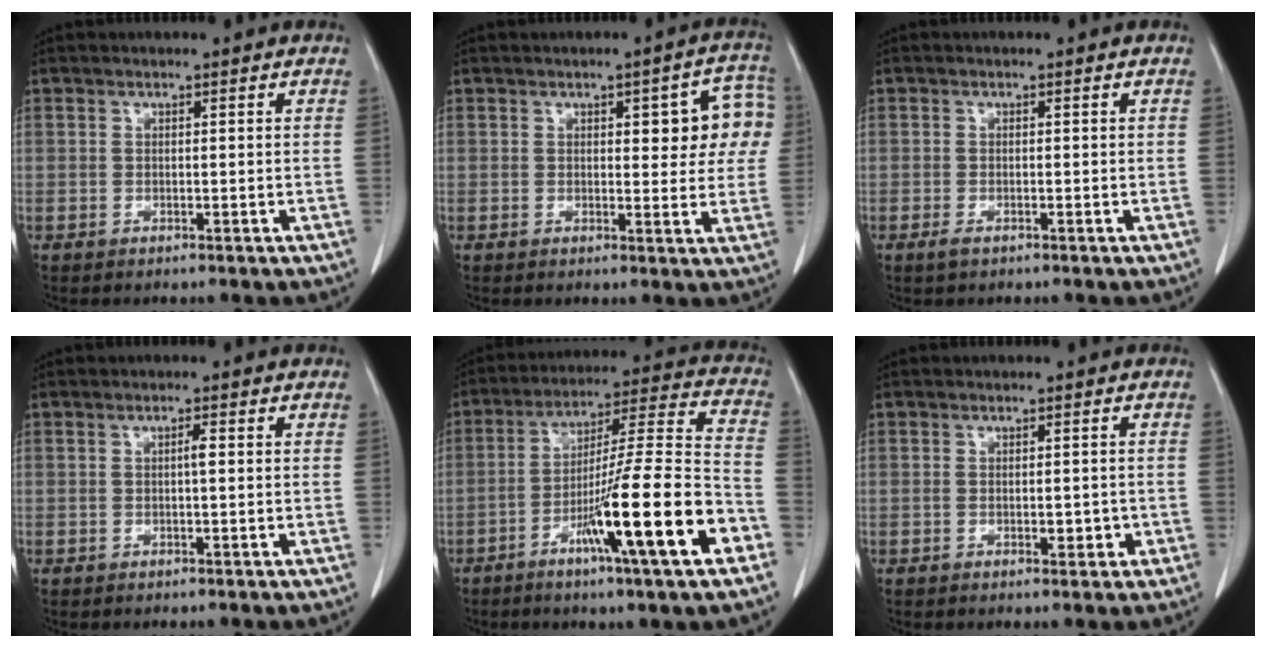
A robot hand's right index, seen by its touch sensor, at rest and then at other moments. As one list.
[{"total": 8.5, "force": [2.1, 3.0, 7.7], "torque": [-0.075, 0.020, 0.021]}, {"total": 1.1, "force": [-0.6, 0.4, 0.8], "torque": [-0.018, -0.002, -0.008]}, {"total": 1.1, "force": [0.0, 0.1, 1.1], "torque": [-0.020, 0.002, 0.000]}, {"total": 19.6, "force": [-8.2, -0.2, 17.8], "torque": [-0.276, -0.015, -0.135]}, {"total": 2.2, "force": [-0.7, 1.1, 1.8], "torque": [-0.027, 0.002, -0.003]}]